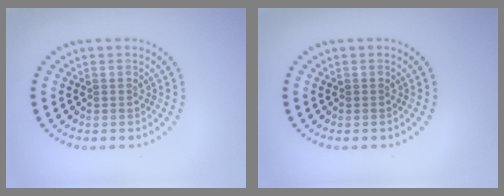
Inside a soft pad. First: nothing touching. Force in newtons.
{"total": 0.0}